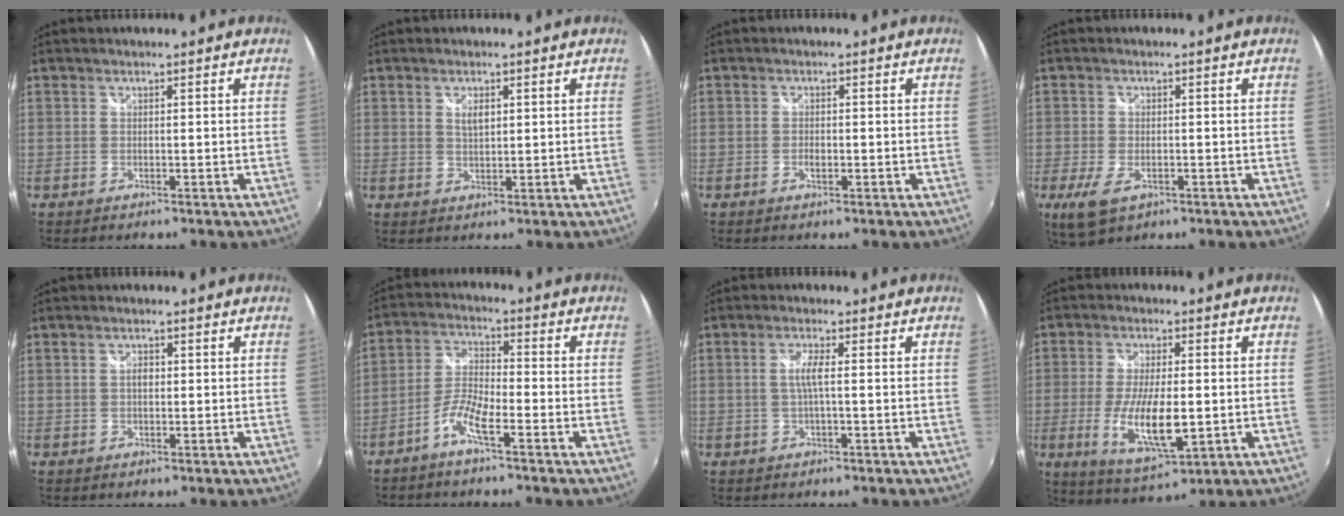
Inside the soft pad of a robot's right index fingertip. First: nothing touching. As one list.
[{"total": 2.5, "force": [0.9, 1.3, 2.0], "torque": [-0.034, 0.000, 0.016]}, {"total": 1.4, "force": [-0.5, 0.7, 1.0], "torque": [-0.022, -0.002, -0.010]}, {"total": 6.1, "force": [-2.8, 3.2, 4.4], "torque": [-0.101, -0.018, -0.048]}, {"total": 1.5, "force": [0.1, 1.0, 1.1], "torque": [-0.019, 0.004, 0.000]}, {"total": 5.9, "force": [-3.8, 0.9, 4.5], "torque": [-0.106, 0.008, -0.077]}, {"total": 2.8, "force": [-0.2, 0.0, 2.8], "torque": [-0.056, 0.001, -0.004]}, {"total": 11.9, "force": [-2.2, 4.0, 11.0], "torque": [-0.216, -0.023, -0.032]}]